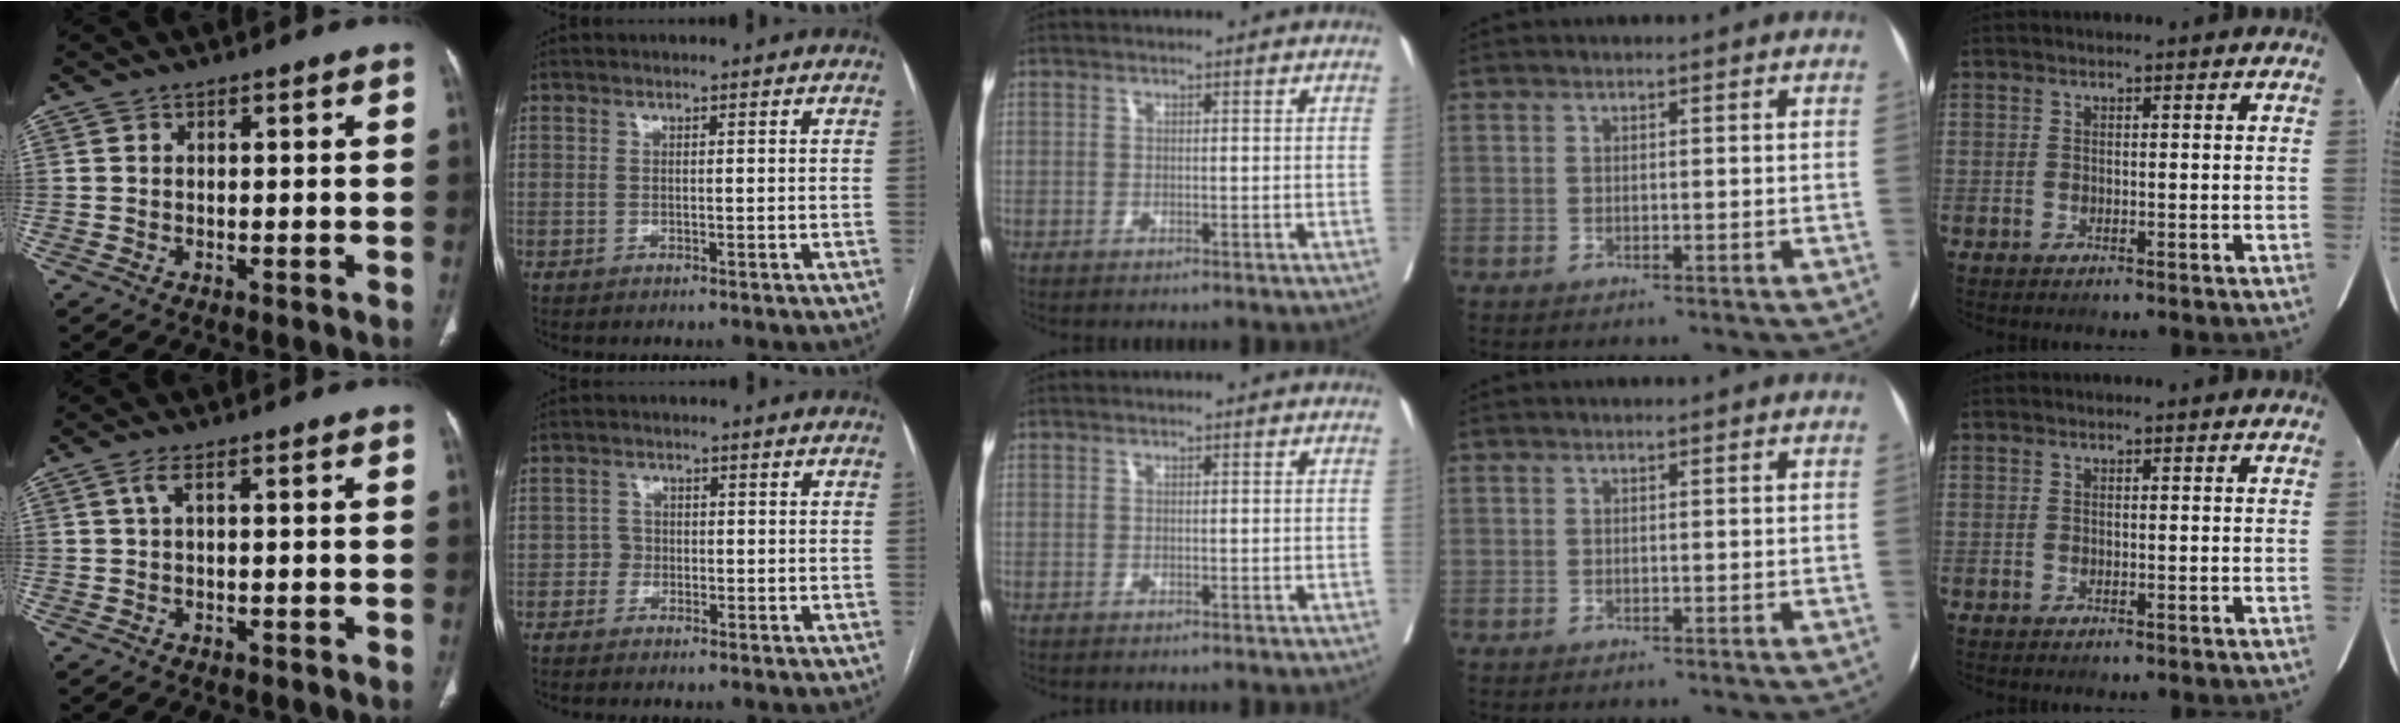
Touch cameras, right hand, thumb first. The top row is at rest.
{"thumb": {"total": 1.3, "force": [0.2, 0.2, 1.2], "torque": [-0.031, 0.009, 0.005]}, "index": {"total": 1.5, "force": [-0.8, 1.3, 0.1], "torque": [0.010, 0.009, -0.019]}}